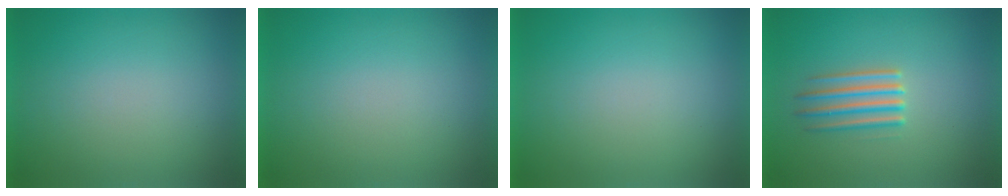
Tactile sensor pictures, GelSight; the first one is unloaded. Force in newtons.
{"total": 1.2}
{"total": 0.0}
{"total": 2.7}